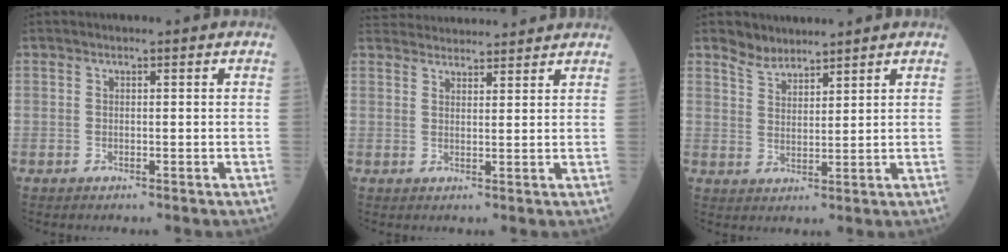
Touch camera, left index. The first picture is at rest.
{"total": 11.4, "force": [11.0, 1.6, 2.5], "torque": [-0.041, 0.034, 0.157]}
{"total": 3.2, "force": [2.9, 1.3, 0.4], "torque": [-0.012, 0.003, 0.057]}